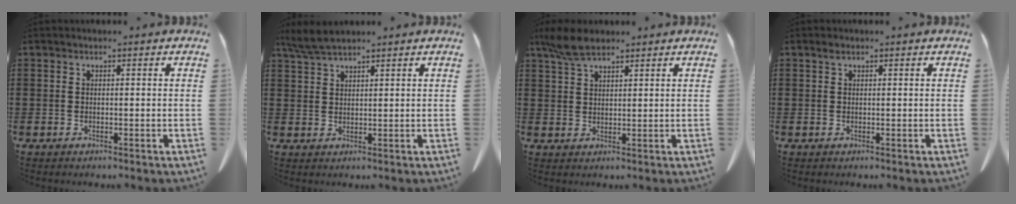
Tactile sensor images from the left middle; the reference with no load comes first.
{"total": 3.7, "force": [3.0, 0.4, 2.1], "torque": [-0.049, -0.003, 0.059]}
{"total": 5.2, "force": [3.9, 1.6, 3.1], "torque": [-0.072, -0.003, 0.073]}
{"total": 0.7, "force": [0.4, 0.3, 0.5], "torque": [-0.011, 0.001, 0.009]}